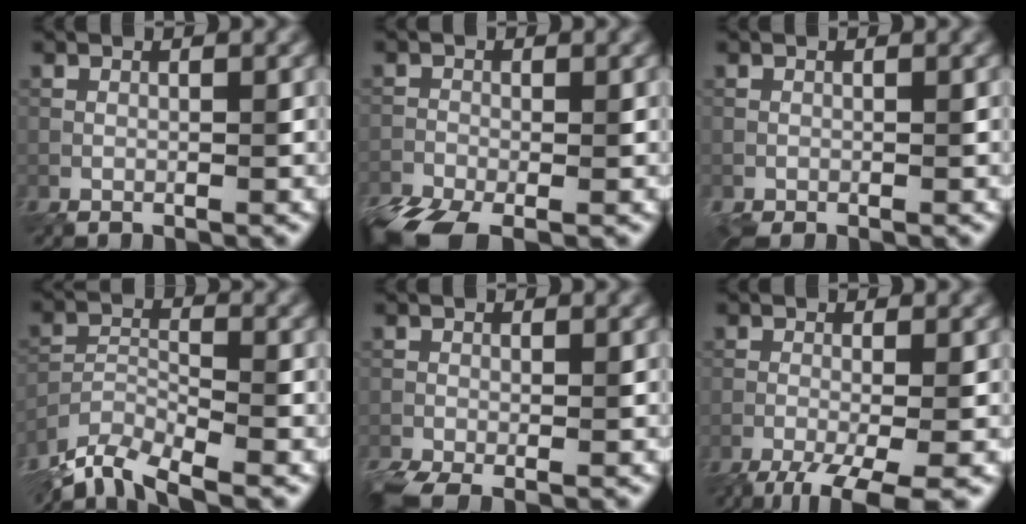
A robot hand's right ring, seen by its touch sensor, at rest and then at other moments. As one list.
[{"total": 6.3, "force": [-4.5, 2.5, 3.5], "torque": [-0.080, -0.028, -0.086]}, {"total": 0.8, "force": [-0.5, 0.3, 0.5], "torque": [-0.015, -0.009, -0.010]}, {"total": 6.2, "force": [-5.7, 1.4, 1.9], "torque": [-0.040, -0.013, -0.109]}, {"total": 3.7, "force": [-2.6, 1.2, 2.4], "torque": [-0.053, -0.014, -0.048]}, {"total": 7.1, "force": [-4.5, 2.0, 5.1], "torque": [-0.095, -0.019, -0.074]}]